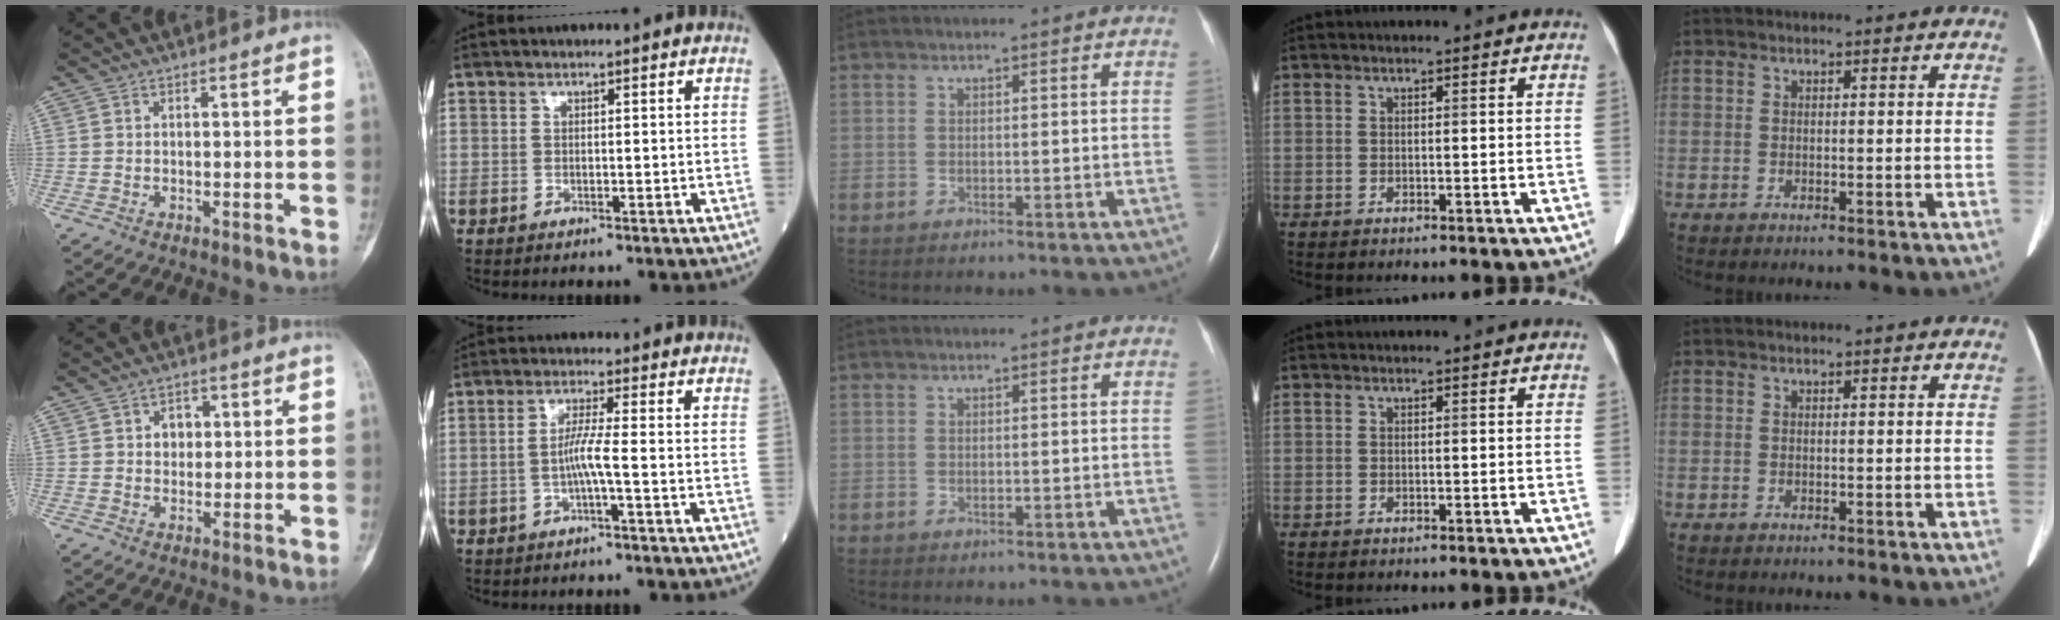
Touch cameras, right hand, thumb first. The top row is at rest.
{"thumb": {"total": 3.6, "force": [0.7, 2.9, 1.9], "torque": [-0.005, 0.003, 0.006]}, "index": {"total": 3.5, "force": [-1.1, -0.6, 3.3], "torque": [-0.065, 0.004, -0.021]}}